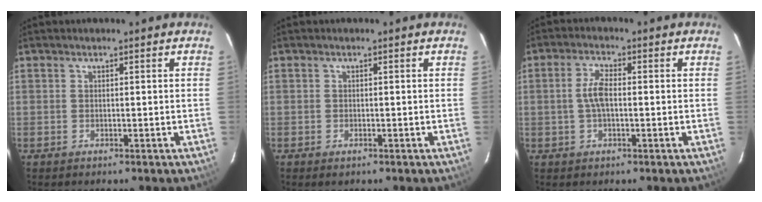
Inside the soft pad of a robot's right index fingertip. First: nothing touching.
{"total": 0.7, "force": [-0.4, 0.4, 0.3], "torque": [-0.005, -0.003, -0.008]}
{"total": 4.4, "force": [-0.2, 1.8, 4.0], "torque": [-0.084, 0.007, -0.004]}